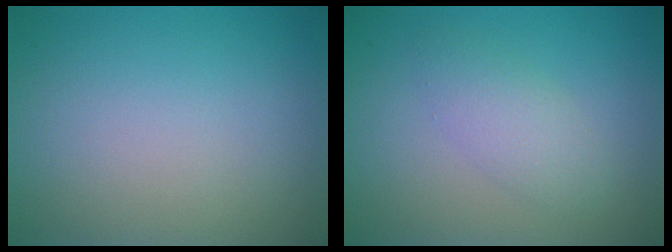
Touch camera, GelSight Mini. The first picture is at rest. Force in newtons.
{"total": 2.5, "press": 2.5, "slide": 0.1}